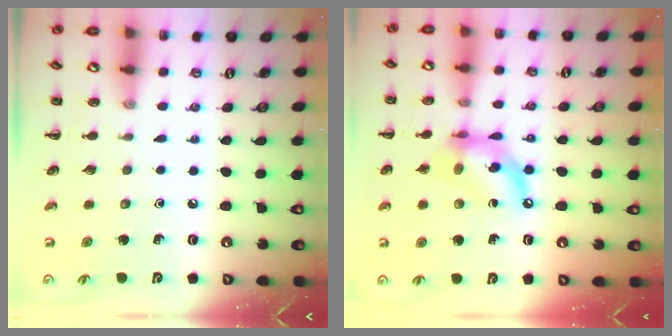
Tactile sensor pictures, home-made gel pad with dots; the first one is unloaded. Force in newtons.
{"total": 13.2, "press": 12.8, "slide": 3.3}